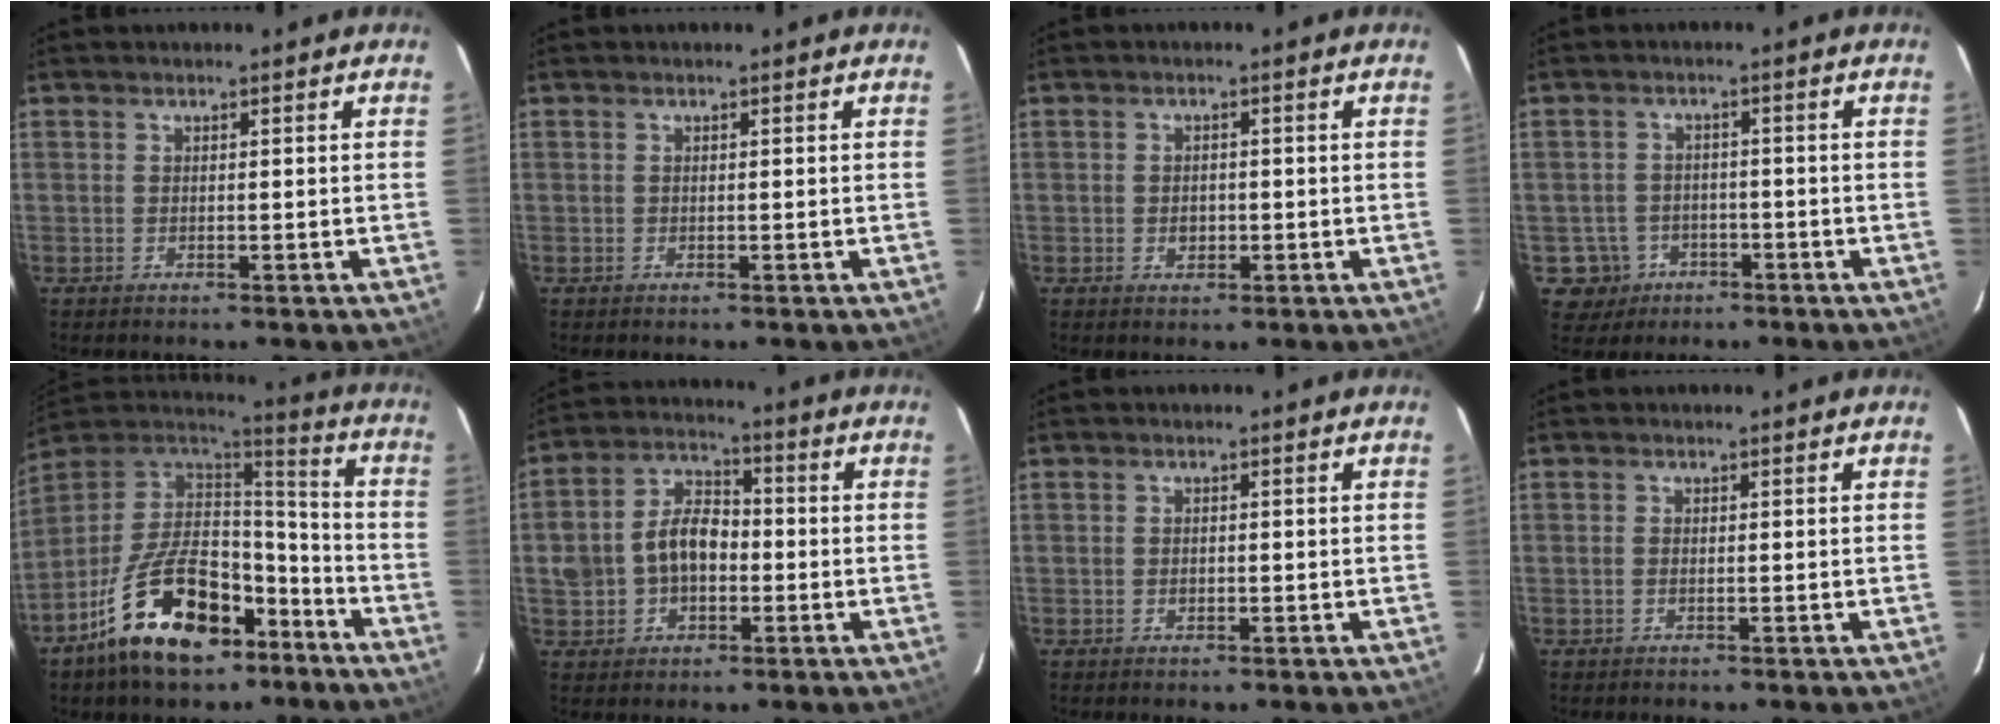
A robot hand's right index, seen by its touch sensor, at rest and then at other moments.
{"total": 0.0}
{"total": 2.2, "force": [-0.5, 1.9, 1.1], "torque": [-0.020, 0.004, -0.006]}
{"total": 6.0, "force": [-2.6, 5.4, 0.5], "torque": [-0.026, 0.022, -0.033]}
{"total": 21.3, "force": [-11.8, 11.2, 13.7], "torque": [-0.261, 0.012, -0.181]}
{"total": 10.5, "force": [-1.3, 7.7, 7.1], "torque": [-0.149, 0.025, -0.017]}
{"total": 1.1, "force": [-0.3, 1.0, 0.5], "torque": [-0.009, 0.002, -0.005]}
{"total": 0.6, "force": [-0.2, 0.4, 0.4], "torque": [-0.009, 0.000, -0.005]}